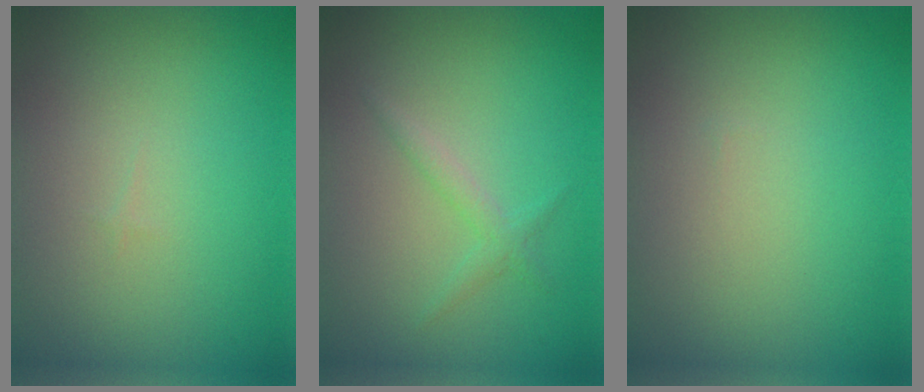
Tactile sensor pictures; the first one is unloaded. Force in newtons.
{"total": 1.3, "press": 1.3, "slide": 0.0}
{"total": 0.0}